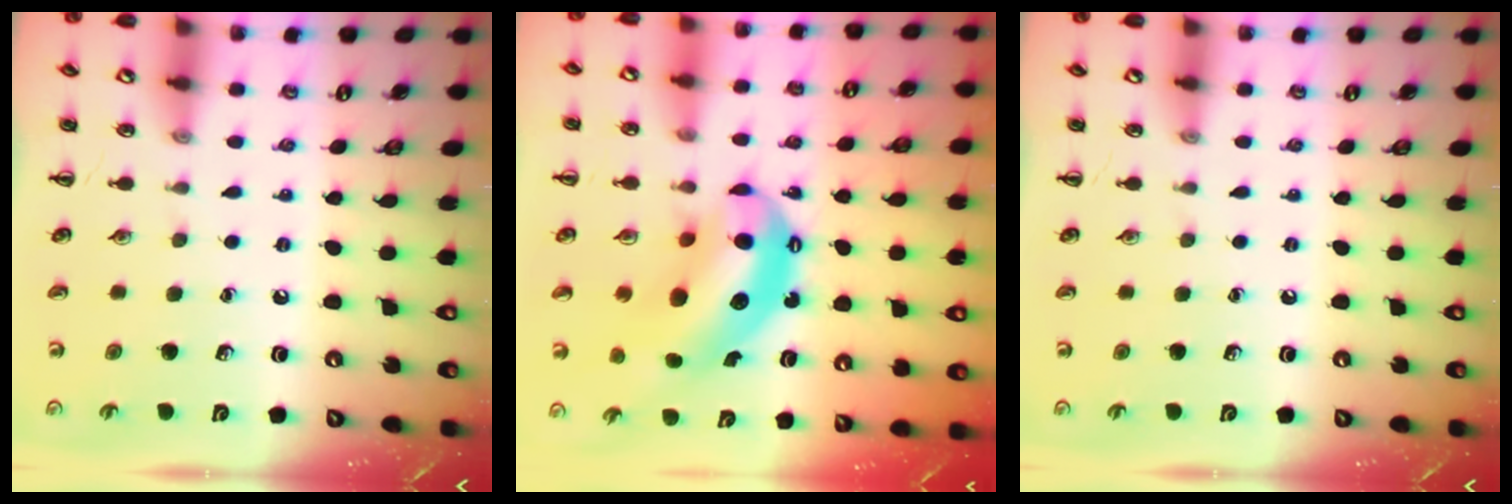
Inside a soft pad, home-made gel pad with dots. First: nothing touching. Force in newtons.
{"total": 13.7, "press": 13.1, "slide": 3.9}
{"total": 0.0}